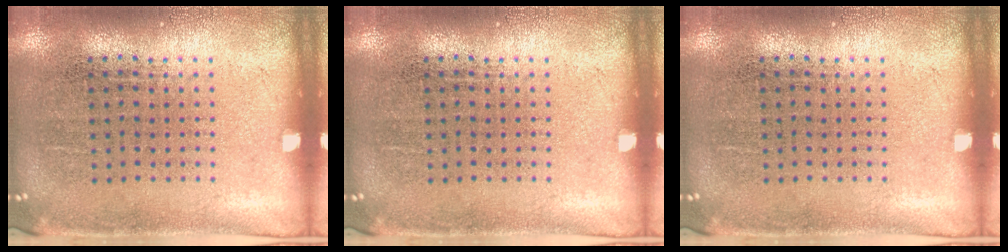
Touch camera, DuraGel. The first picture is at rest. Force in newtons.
{"total": 0.0}
{"total": 0.0}